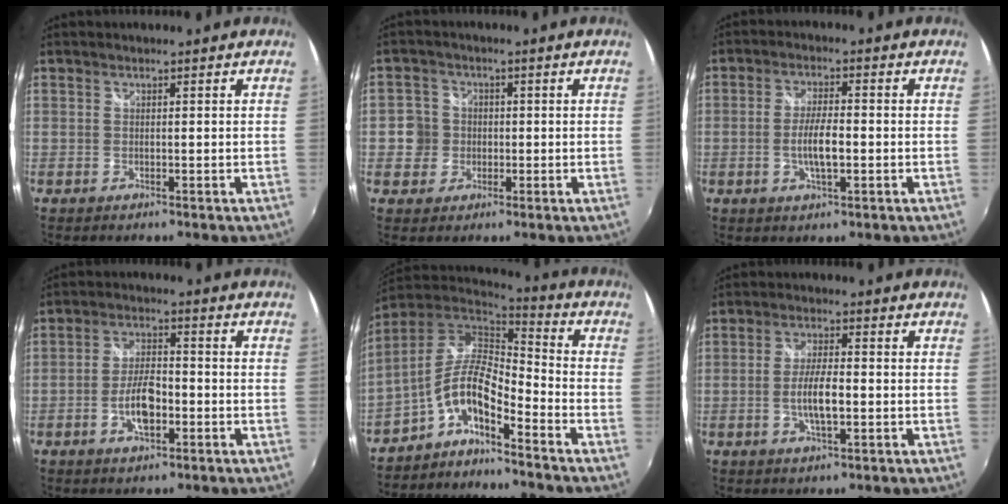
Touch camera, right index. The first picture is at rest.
{"total": 4.8, "force": [-0.9, 4.7, 0.8], "torque": [-0.006, 0.008, -0.018]}
{"total": 5.6, "force": [-1.3, 1.5, 5.2], "torque": [-0.103, -0.003, -0.022]}
{"total": 7.2, "force": [-2.6, 3.1, 6.0], "torque": [-0.119, 0.004, -0.044]}
{"total": 9.2, "force": [-5.2, 2.5, 7.2], "torque": [-0.146, 0.013, -0.107]}
{"total": 5.9, "force": [-1.4, 1.6, 5.6], "torque": [-0.109, -0.003, -0.024]}